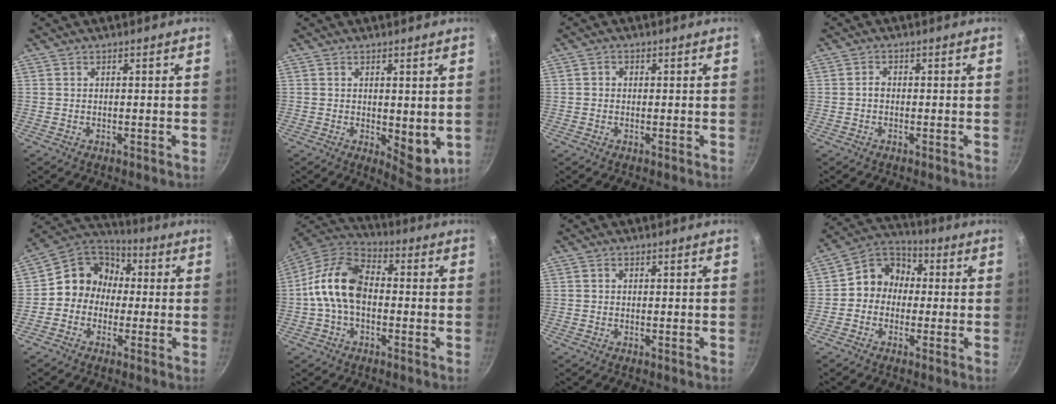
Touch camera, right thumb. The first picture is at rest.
{"total": 6.5, "force": [0.3, 3.3, 5.6], "torque": [-0.058, -0.015, 0.014]}
{"total": 1.2, "force": [0.0, 1.1, 0.5], "torque": [-0.007, 0.005, -0.001]}
{"total": 1.3, "force": [-0.2, 1.0, 0.8], "torque": [-0.013, 0.007, -0.007]}
{"total": 10.8, "force": [-0.1, 9.6, 4.8], "torque": [-0.038, 0.036, -0.026]}
{"total": 13.4, "force": [-0.8, 8.6, 10.3], "torque": [-0.171, 0.040, -0.035]}
{"total": 0.6, "force": [0.0, 0.5, 0.2], "torque": [-0.004, 0.003, 0.001]}
{"total": 8.8, "force": [-0.3, 7.8, 4.2], "torque": [-0.028, 0.033, -0.031]}